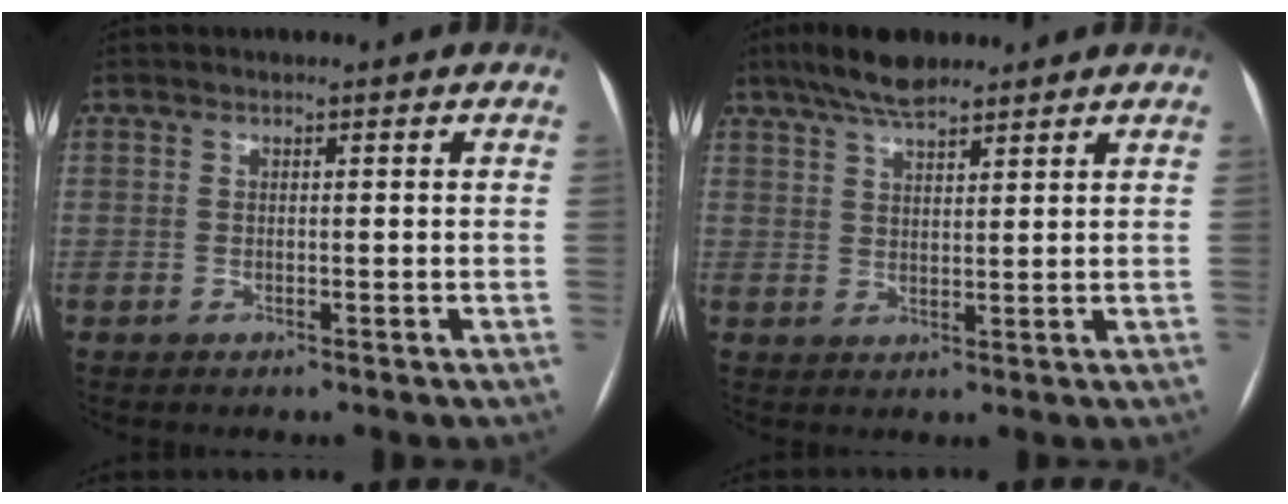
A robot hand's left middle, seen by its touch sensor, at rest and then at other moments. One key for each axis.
{"total": 6.8, "fx": 5.4, "fy": 1.6, "fz": 3.8, "tx": -0.073, "ty": 0.018, "tz": 0.097}